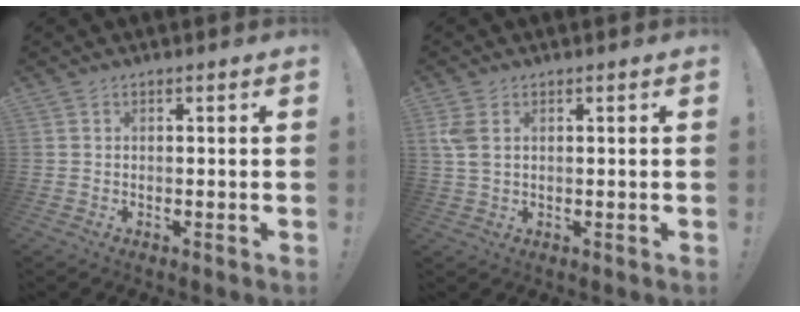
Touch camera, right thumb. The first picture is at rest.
{"total": 4.3, "force": [1.3, 2.4, 3.4], "torque": [-0.080, -0.002, 0.024]}